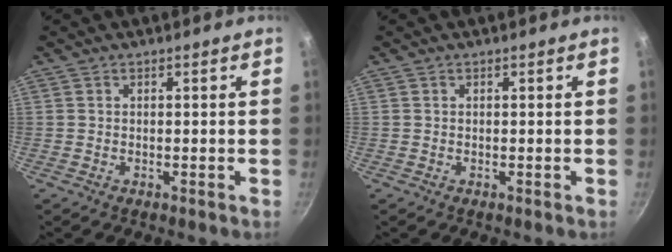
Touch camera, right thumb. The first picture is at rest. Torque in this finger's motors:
{"motor_torque": [0.00, 0.00, 0.10, 0.35, 0.04]}